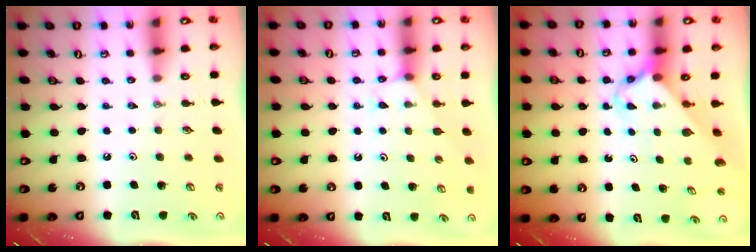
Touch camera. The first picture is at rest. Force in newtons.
{"total": 4.5, "press": 4.4, "slide": 0.5}
{"total": 2.4, "press": 2.4, "slide": 0.2}